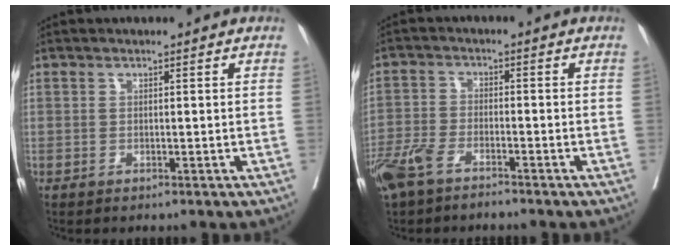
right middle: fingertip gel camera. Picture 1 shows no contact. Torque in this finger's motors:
{"motor_torque": [1.13, -1.01, 0.69, 0.21]}